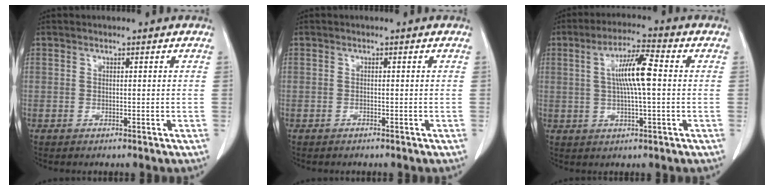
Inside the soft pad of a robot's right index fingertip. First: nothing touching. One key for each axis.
{"total": 0.0}
{"total": 8.0, "fx": 0.9, "fy": 0.8, "fz": 7.9, "tx": -0.147, "ty": 0.009, "tz": 0.011}